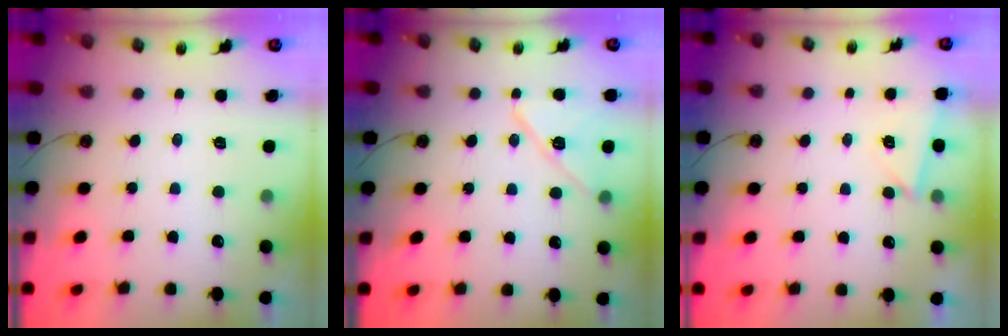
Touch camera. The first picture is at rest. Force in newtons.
{"total": 12.1, "press": 11.4, "slide": 4.0}
{"total": 2.9, "press": 2.8, "slide": 0.6}